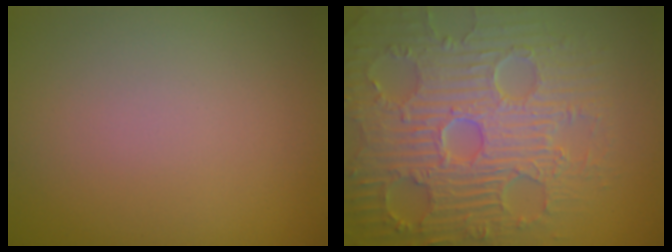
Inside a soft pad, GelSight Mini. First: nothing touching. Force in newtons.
{"total": 9.4, "press": 6.9, "slide": 6.4}